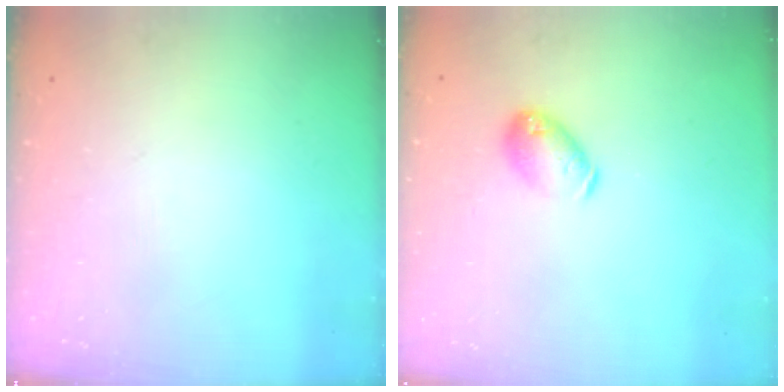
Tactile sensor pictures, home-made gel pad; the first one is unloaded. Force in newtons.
{"total": 8.0, "press": 7.9, "slide": 0.8}